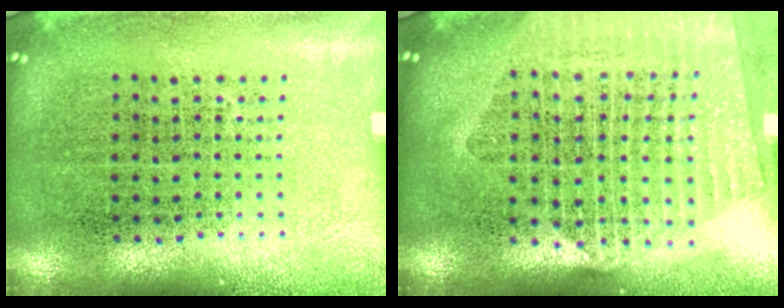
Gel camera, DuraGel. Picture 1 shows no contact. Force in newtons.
{"total": 2.4, "press": 2.1, "slide": 1.1}